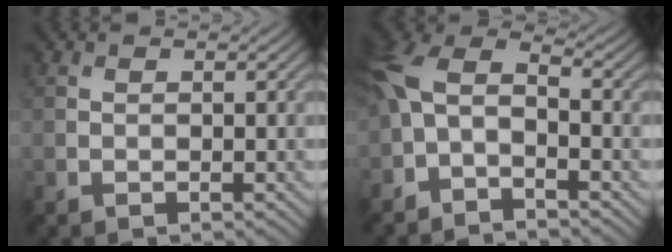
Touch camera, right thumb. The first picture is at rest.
{"total": 7.1, "force": [-2.5, 3.9, 5.4], "torque": [-0.120, 0.007, -0.068]}